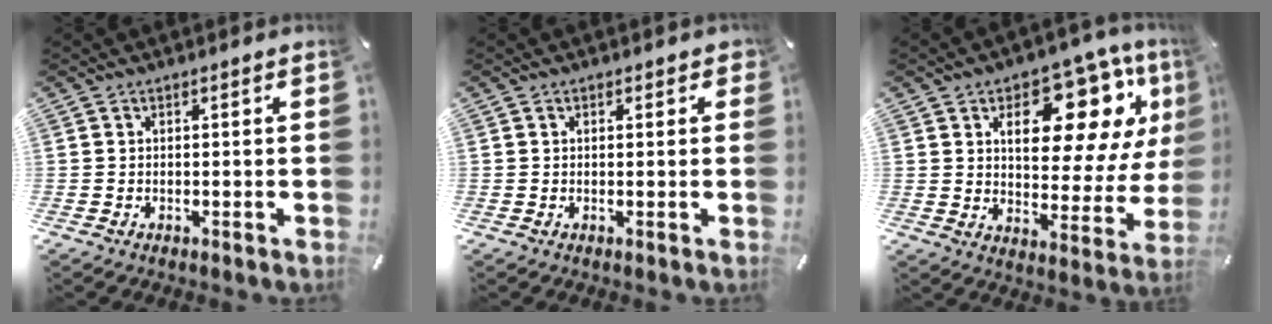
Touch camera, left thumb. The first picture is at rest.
{"total": 1.1, "force": [0.3, 0.8, 0.6], "torque": [0.004, 0.000, 0.001]}
{"total": 19.0, "force": [9.6, 10.1, 13.0], "torque": [-0.169, -0.056, 0.153]}